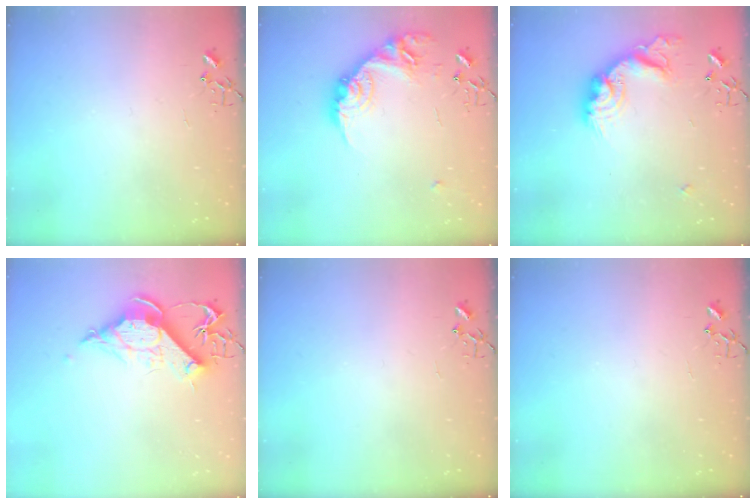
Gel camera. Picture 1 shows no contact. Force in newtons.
{"total": 17.6, "press": 17.6, "slide": 0.8}
{"total": 17.9, "press": 17.8, "slide": 1.1}
{"total": 13.2, "press": 13.1, "slide": 1.6}
{"total": 0.0}
{"total": 0.0}